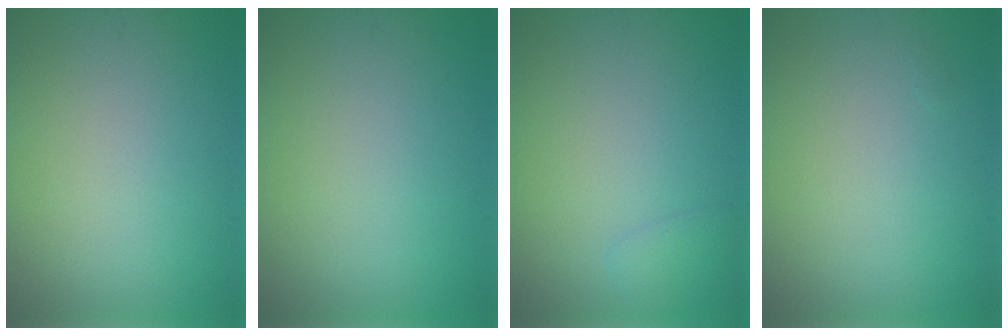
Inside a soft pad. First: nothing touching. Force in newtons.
{"total": 0.0}
{"total": 1.0, "press": 1.0, "slide": 0.1}
{"total": 0.0}